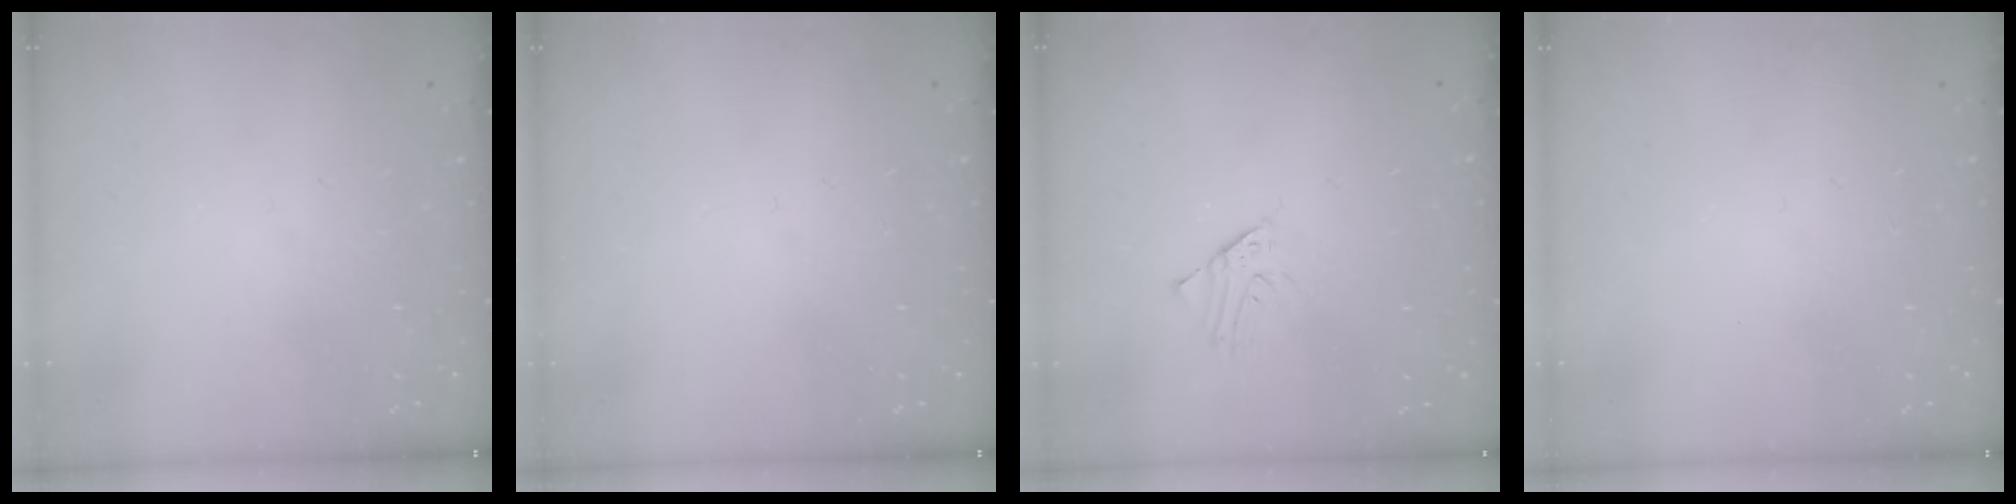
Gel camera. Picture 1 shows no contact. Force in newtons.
{"total": 0.0}
{"total": 1.7, "press": 1.7, "slide": 0.2}
{"total": 0.0}